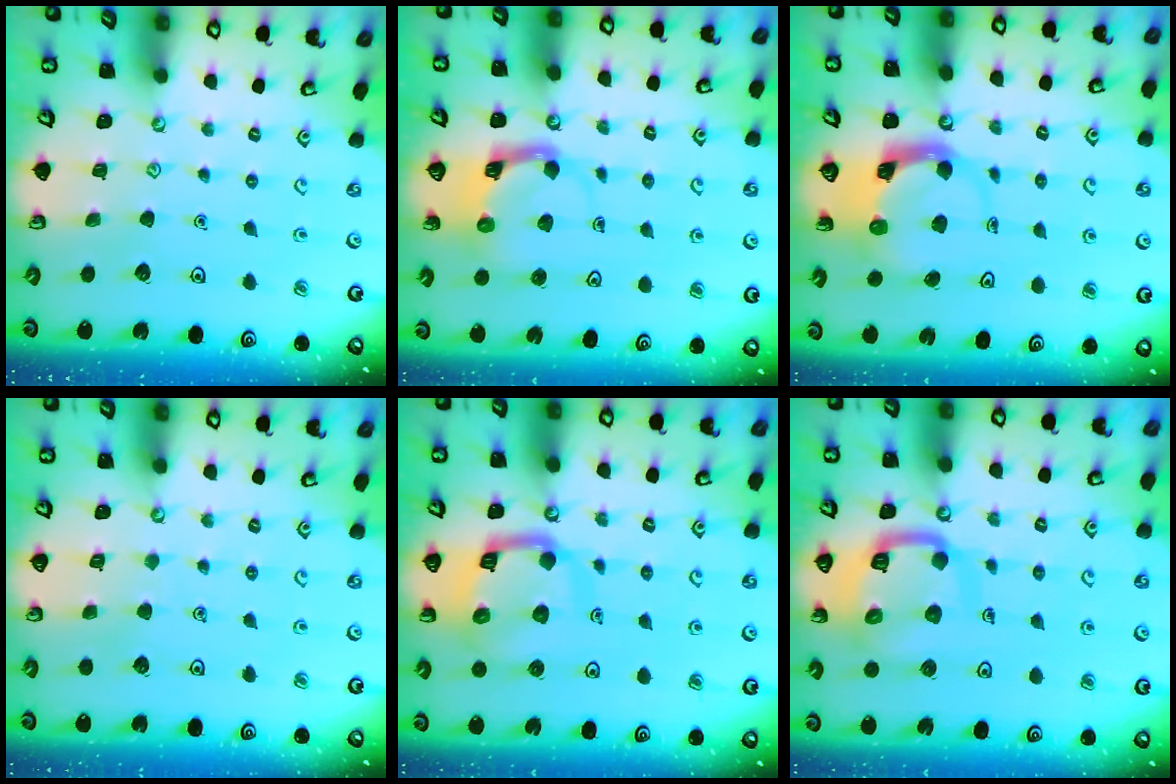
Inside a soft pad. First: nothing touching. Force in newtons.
{"total": 4.6, "press": 4.6, "slide": 0.1}
{"total": 3.7, "press": 3.6, "slide": 0.5}
{"total": 3.3, "press": 3.3, "slide": 0.3}
{"total": 11.1, "press": 11.0, "slide": 1.3}
{"total": 11.8, "press": 11.7, "slide": 1.4}